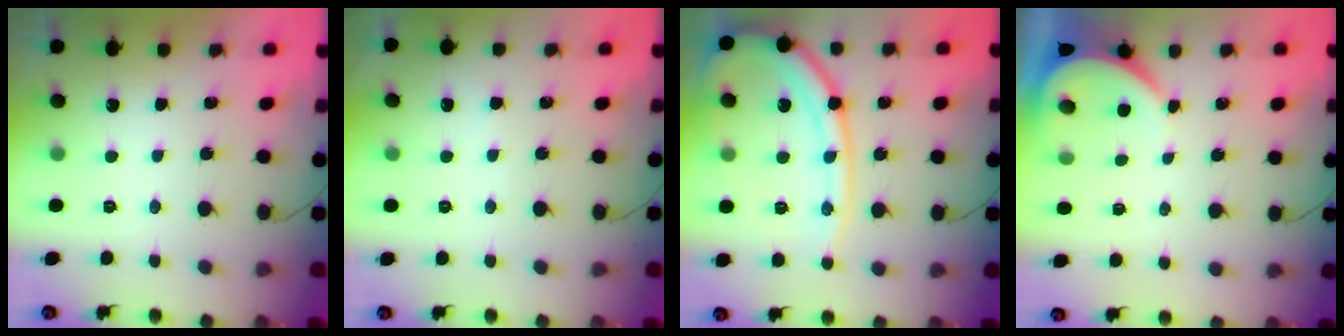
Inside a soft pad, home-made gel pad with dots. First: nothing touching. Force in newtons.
{"total": 2.5, "press": 2.5, "slide": 0.3}
{"total": 15.7, "press": 15.6, "slide": 1.6}
{"total": 3.9, "press": 3.9, "slide": 0.5}